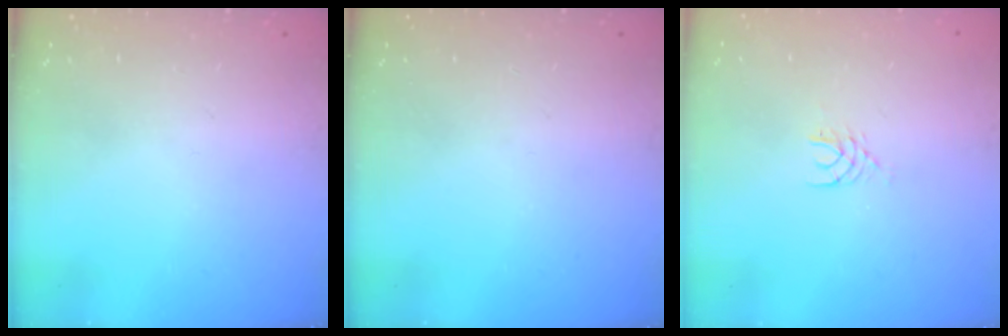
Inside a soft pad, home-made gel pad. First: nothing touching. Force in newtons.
{"total": 0.0}
{"total": 3.1, "press": 3.0, "slide": 0.4}